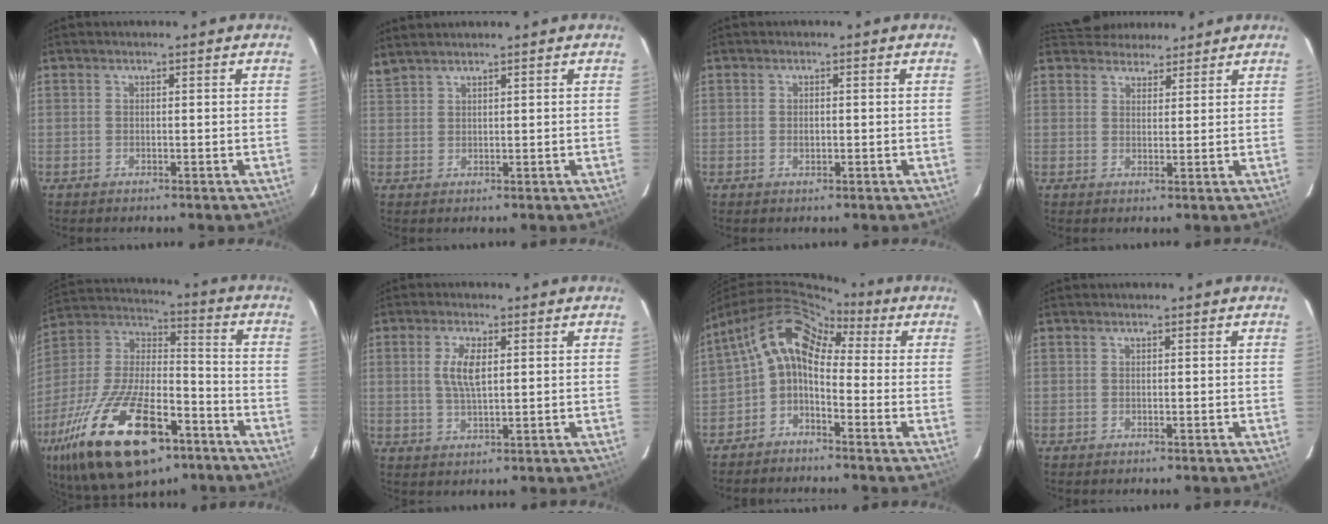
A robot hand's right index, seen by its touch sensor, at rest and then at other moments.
{"total": 4.1, "force": [4.1, -0.6, 0.5], "torque": [-0.009, 0.011, 0.082]}
{"total": 1.2, "force": [-0.1, 0.8, 0.9], "torque": [-0.014, 0.002, -0.002]}
{"total": 7.0, "force": [6.5, 2.5, 0.4], "torque": [-0.007, 0.025, 0.102]}
{"total": 27.9, "force": [-15.5, 11.6, 20.1], "torque": [-0.397, -0.026, -0.253]}
{"total": 5.3, "force": [1.2, 2.0, 4.8], "torque": [-0.093, 0.002, 0.024]}
{"total": 7.2, "force": [0.6, 4.0, 6.0], "torque": [-0.107, 0.025, 0.000]}
{"total": 0.0}